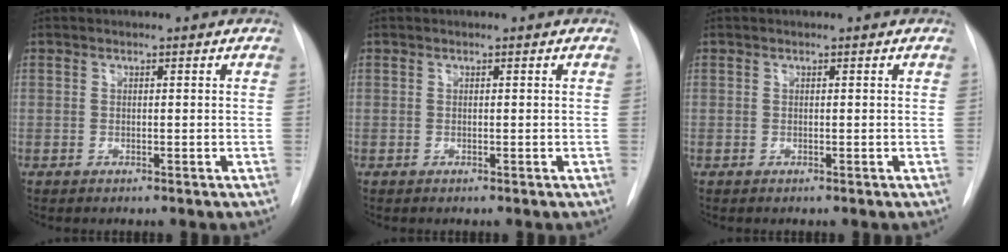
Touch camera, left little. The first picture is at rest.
{"total": 0.0}
{"total": 0.0}